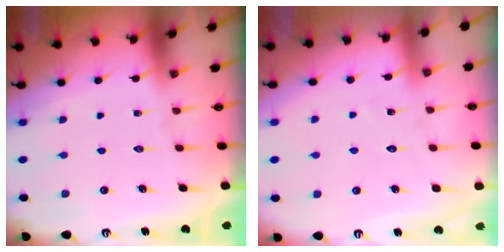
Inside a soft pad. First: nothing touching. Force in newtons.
{"total": 5.9, "press": 5.9, "slide": 0.4}